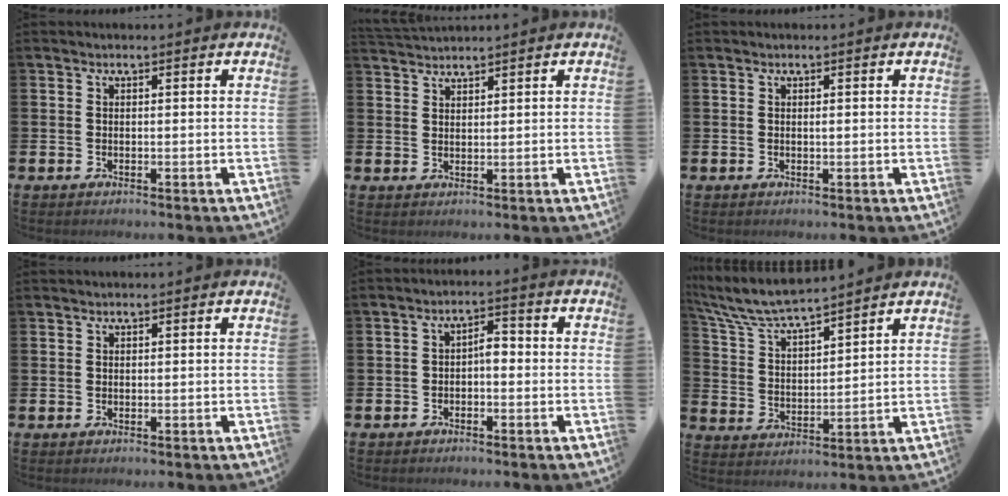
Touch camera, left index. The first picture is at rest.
{"total": 2.1, "force": [2.1, 0.1, -0.2], "torque": [0.007, -0.010, 0.038]}
{"total": 0.0}
{"total": 0.7, "force": [0.7, 0.1, 0.0], "torque": [0.008, -0.002, 0.011]}
{"total": 2.3, "force": [-0.9, 1.1, 1.8], "torque": [-0.029, 0.006, -0.023]}
{"total": 7.1, "force": [6.7, 0.6, 2.2], "torque": [-0.068, -0.043, 0.117]}